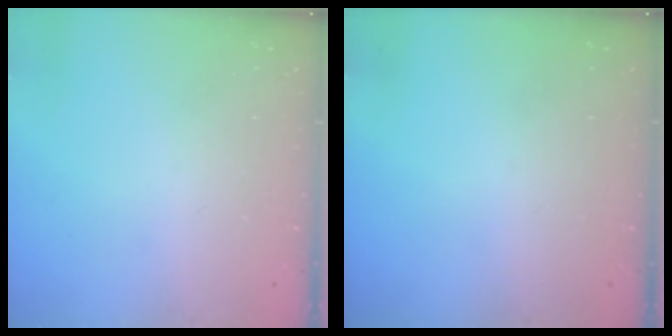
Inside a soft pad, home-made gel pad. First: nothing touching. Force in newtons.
{"total": 0.0}